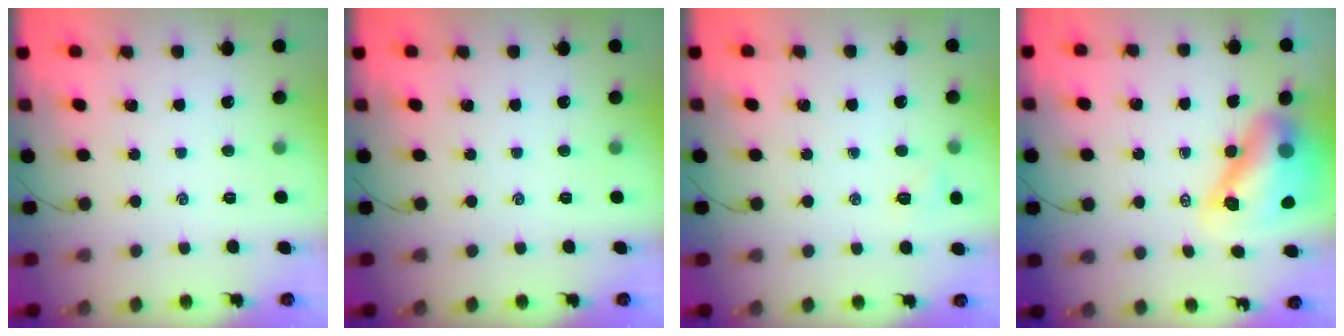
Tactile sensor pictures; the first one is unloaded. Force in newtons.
{"total": 0.0}
{"total": 4.8, "press": 4.7, "slide": 0.9}
{"total": 12.8, "press": 12.2, "slide": 3.9}